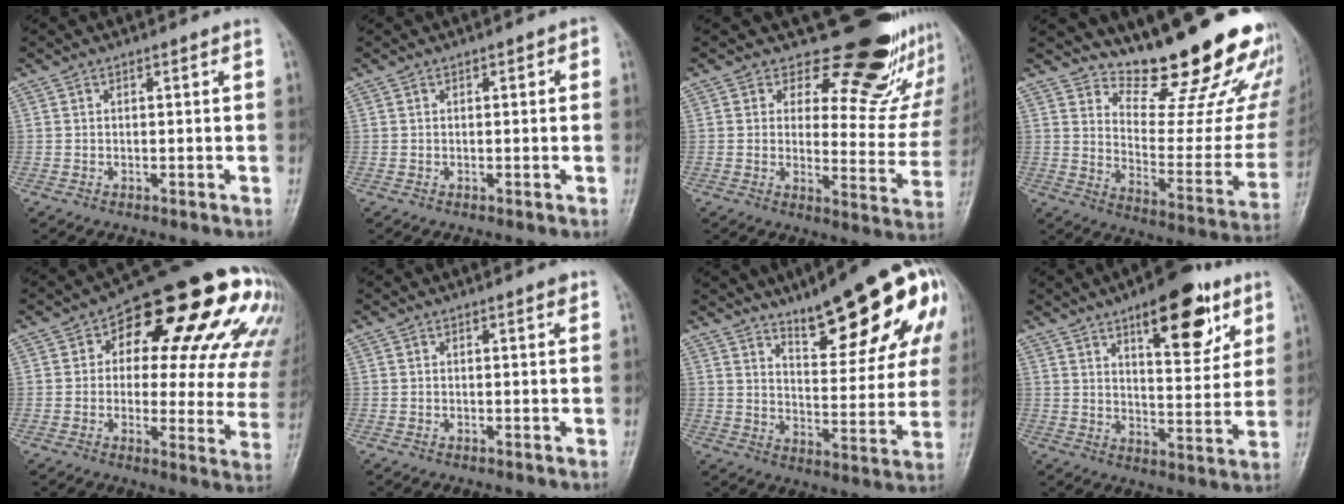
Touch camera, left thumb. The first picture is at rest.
{"total": 1.6, "force": [0.3, 0.8, 1.3], "torque": [-0.009, 0.003, 0.000]}
{"total": 19.2, "force": [15.2, 8.8, 7.9], "torque": [-0.049, -0.119, 0.174]}
{"total": 22.8, "force": [19.2, 5.8, 10.9], "torque": [-0.107, -0.166, 0.258]}
{"total": 25.0, "force": [8.8, 12.1, 20.0], "torque": [-0.209, 0.032, 0.115]}
{"total": 0.7, "force": [0.5, 0.2, 0.6], "torque": [-0.007, 0.000, 0.004]}
{"total": 20.2, "force": [11.5, 5.8, 15.6], "torque": [-0.181, -0.047, 0.167]}
{"total": 15.7, "force": [8.5, 6.3, 11.6], "torque": [-0.124, -0.040, 0.123]}